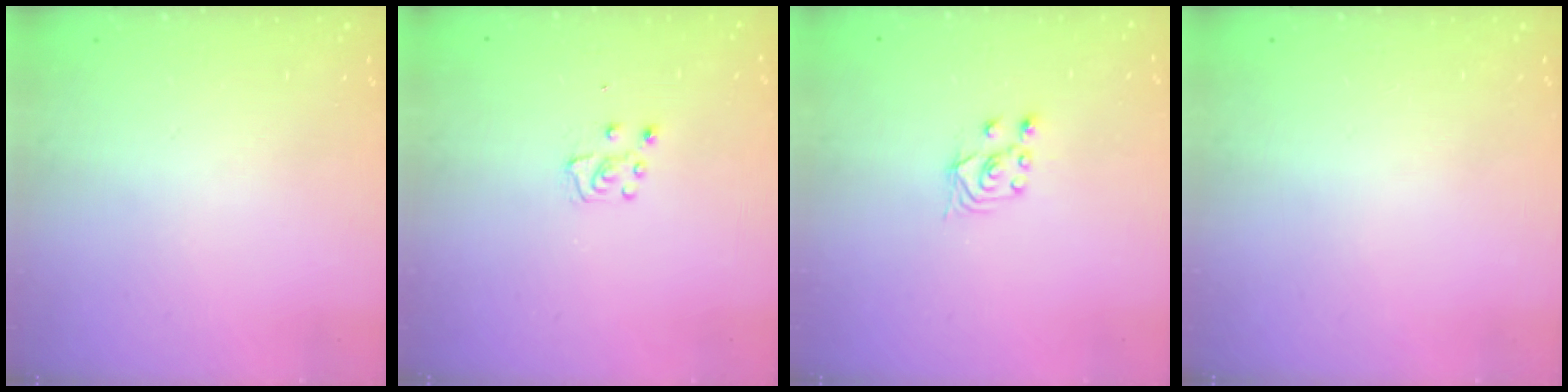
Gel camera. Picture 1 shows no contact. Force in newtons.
{"total": 5.1, "press": 5.0, "slide": 0.6}
{"total": 3.0, "press": 2.8, "slide": 0.9}
{"total": 0.0}